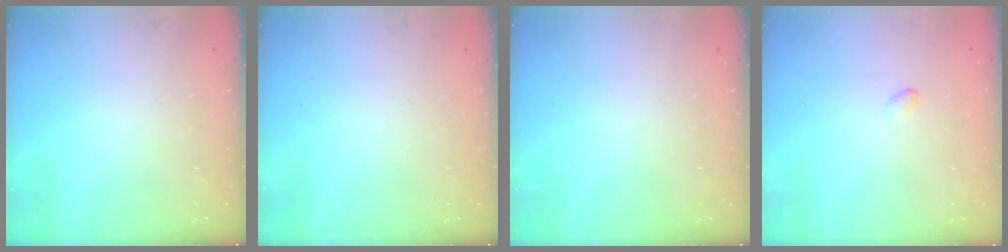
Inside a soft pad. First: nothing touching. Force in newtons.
{"total": 0.0}
{"total": 0.0}
{"total": 2.6, "press": 2.5, "slide": 0.5}